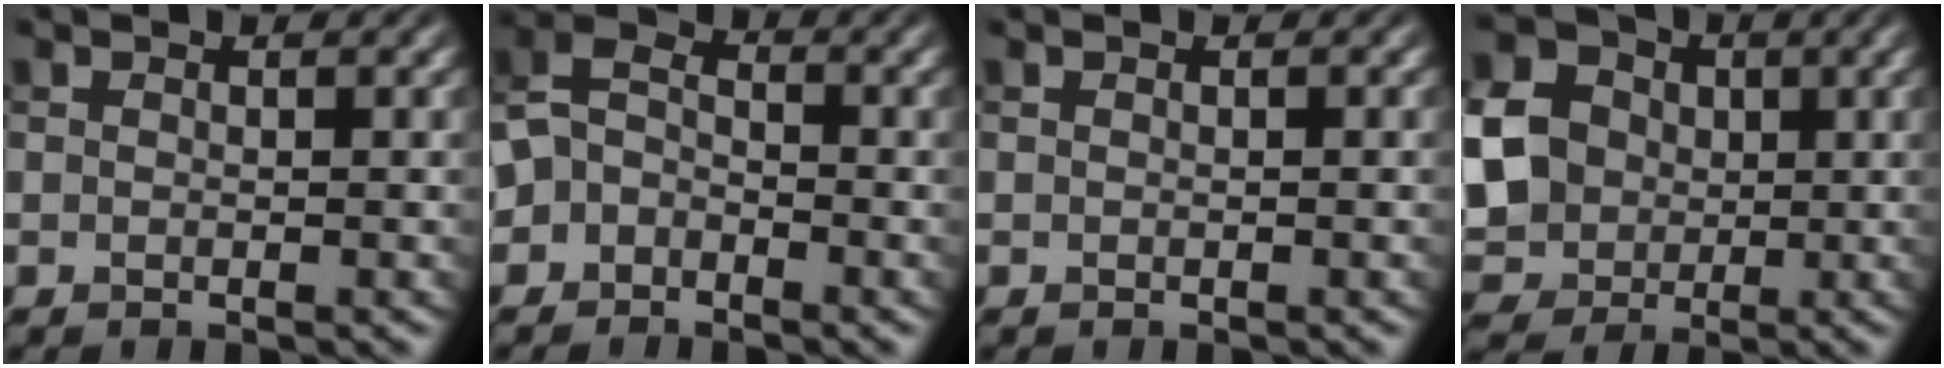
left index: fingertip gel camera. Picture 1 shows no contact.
{"total": 3.4, "force": [-1.7, 2.6, 1.4], "torque": [-0.027, 0.010, -0.050]}
{"total": 0.0}
{"total": 8.6, "force": [0.2, 7.5, 4.3], "torque": [-0.117, -0.002, -0.005]}